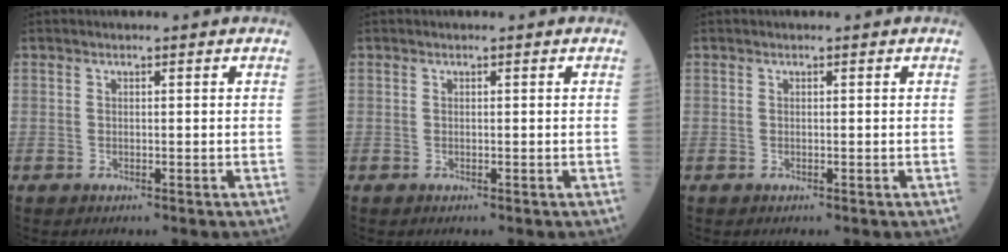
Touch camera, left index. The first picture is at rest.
{"total": 0.0}
{"total": 0.0}